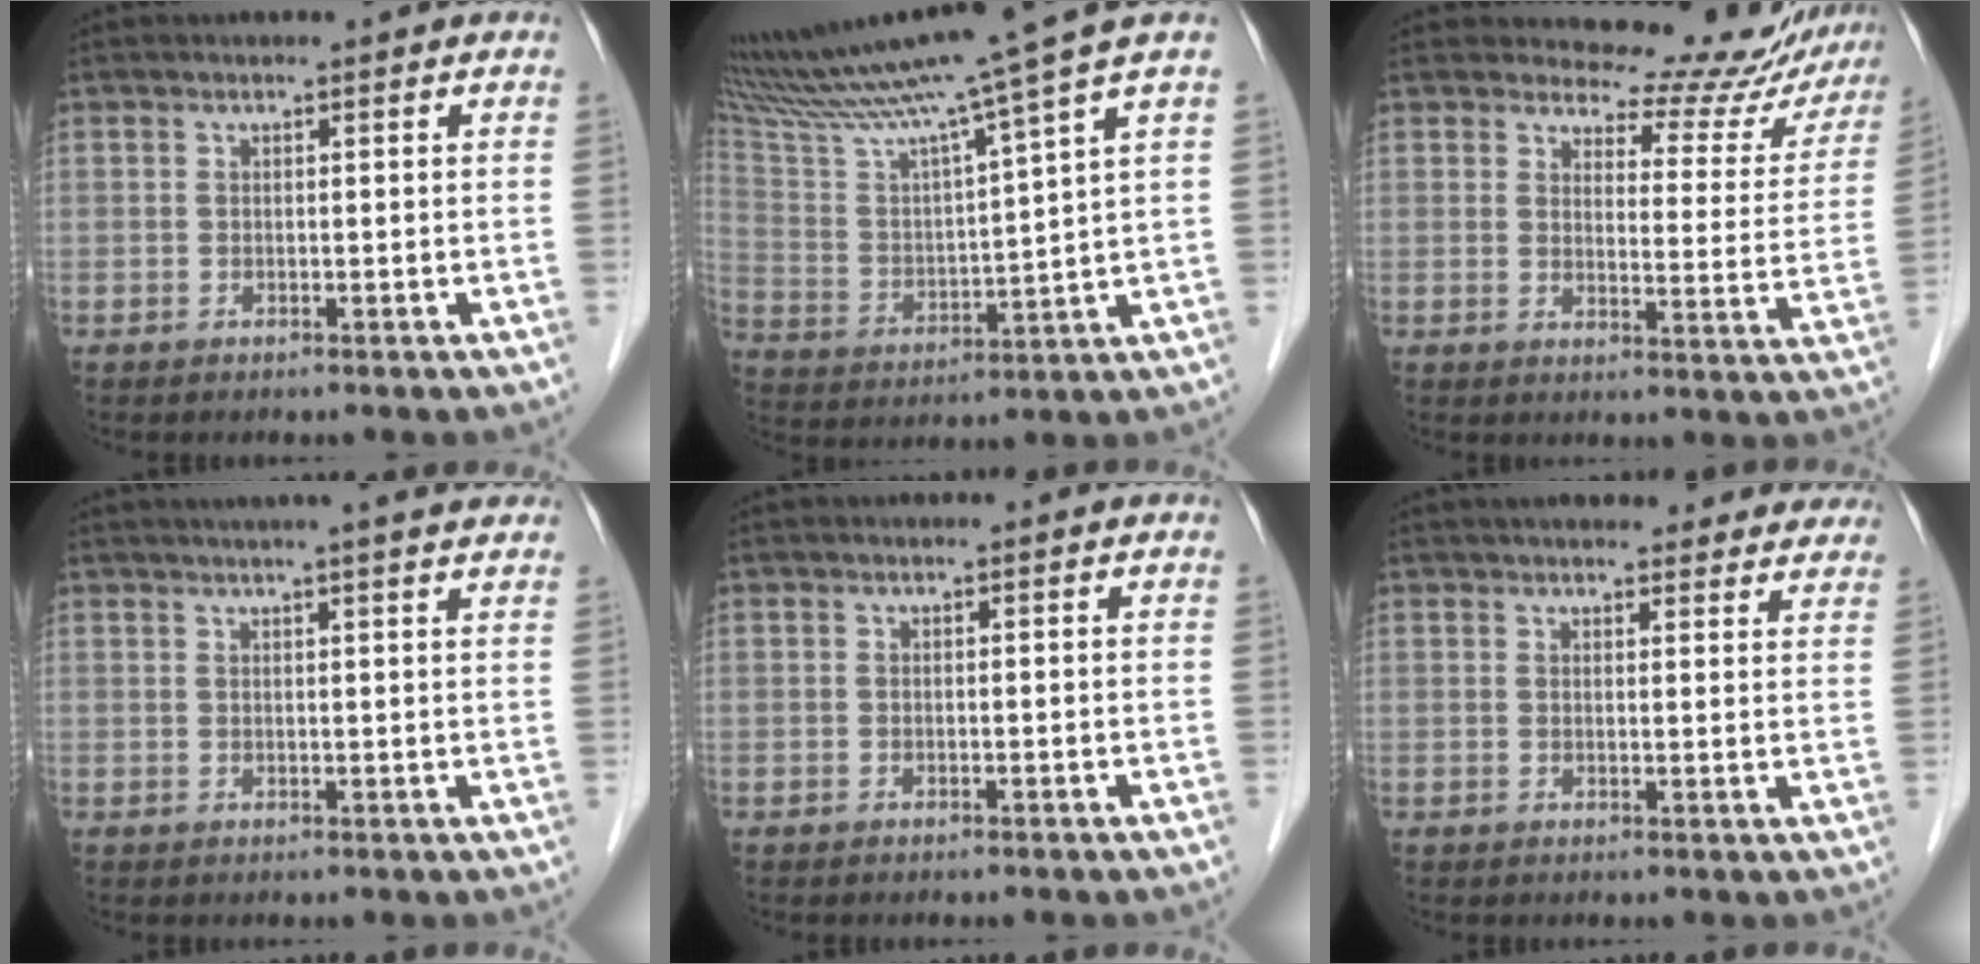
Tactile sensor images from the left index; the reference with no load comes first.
{"total": 17.3, "force": [14.3, -3.1, 9.2], "torque": [-0.168, -0.019, 0.244]}
{"total": 14.5, "force": [14.1, 3.2, 1.0], "torque": [0.014, -0.062, 0.142]}
{"total": 11.1, "force": [9.5, 0.5, 5.7], "torque": [-0.080, 0.022, 0.105]}
{"total": 0.0}
{"total": 16.5, "force": [14.9, 4.2, 5.6], "torque": [-0.049, 0.021, 0.173]}